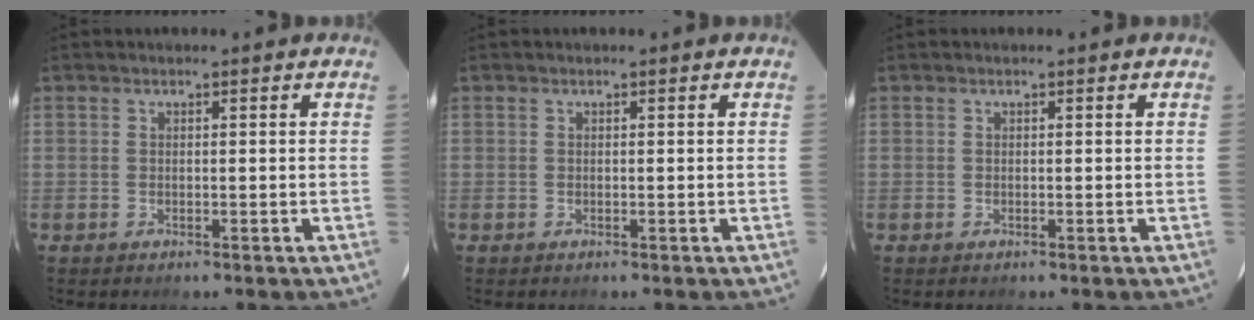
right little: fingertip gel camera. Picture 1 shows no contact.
{"total": 0.0}
{"total": 0.0}